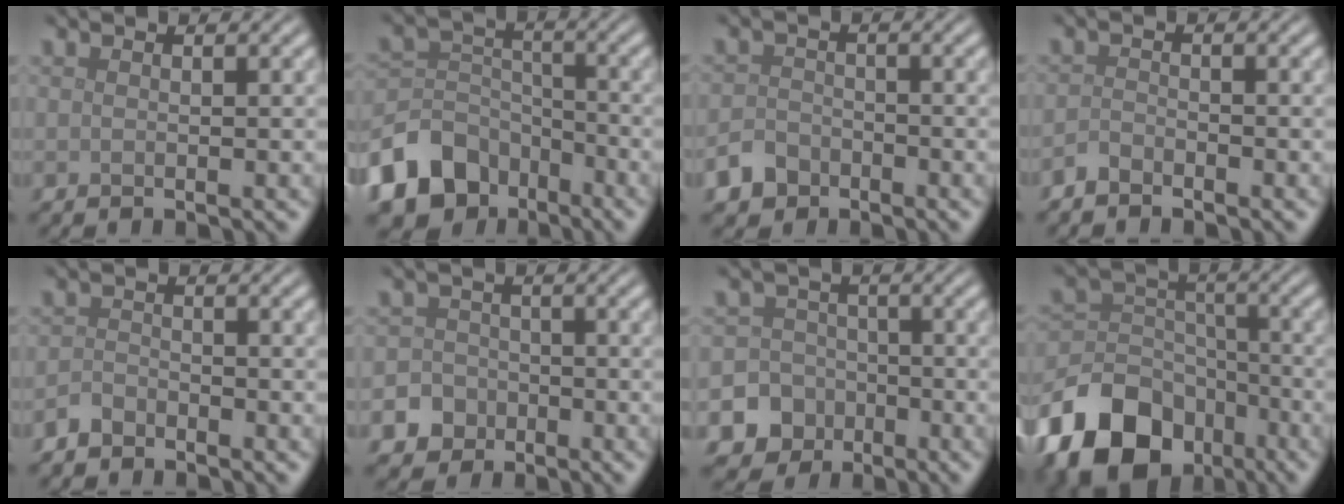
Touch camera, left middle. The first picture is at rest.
{"total": 8.9, "force": [-5.5, 6.4, 2.9], "torque": [-0.057, -0.003, -0.113]}
{"total": 3.0, "force": [-2.1, 2.1, 0.7], "torque": [-0.010, -0.004, -0.044]}
{"total": 1.3, "force": [-1.2, 0.5, 0.3], "torque": [-0.006, 0.002, -0.028]}
{"total": 1.6, "force": [-1.3, 0.7, 0.3], "torque": [-0.003, 0.004, -0.031]}
{"total": 5.1, "force": [-2.7, 4.2, 0.7], "torque": [0.008, -0.010, -0.064]}
{"total": 8.7, "force": [-4.2, 7.6, 1.0], "torque": [-0.004, -0.026, -0.090]}
{"total": 12.1, "force": [-7.1, 8.2, 5.3], "torque": [-0.118, -0.005, -0.137]}